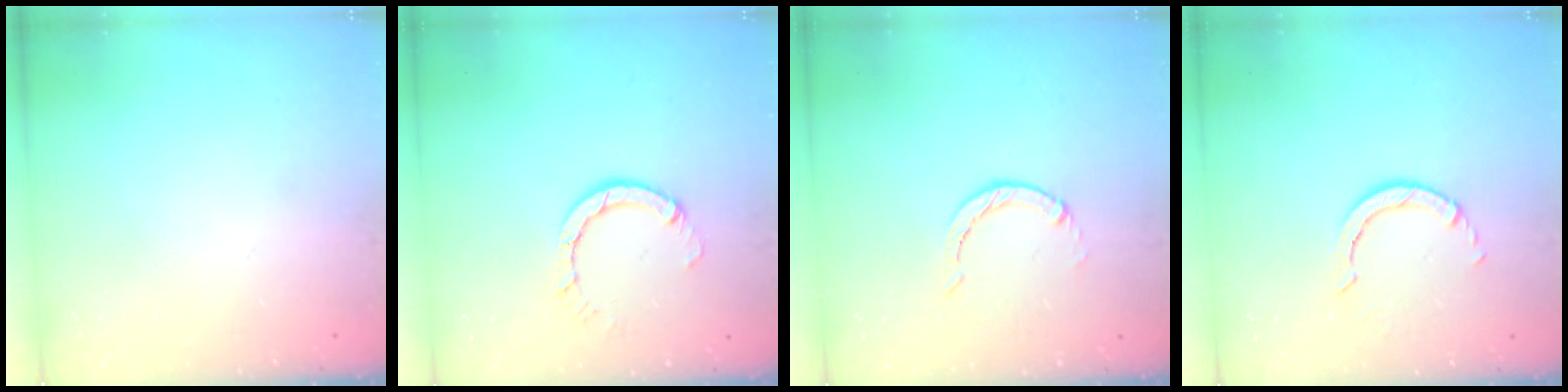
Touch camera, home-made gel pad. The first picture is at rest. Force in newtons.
{"total": 4.5, "press": 4.5, "slide": 0.3}
{"total": 0.0}
{"total": 2.6, "press": 2.6, "slide": 0.3}